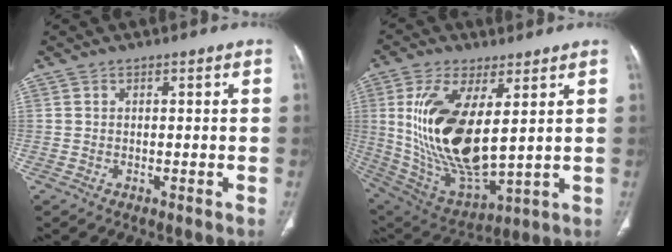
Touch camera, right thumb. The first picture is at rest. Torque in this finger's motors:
{"motor_torque": [-0.31, 3.93, 1.82, 0.94, 0.70]}